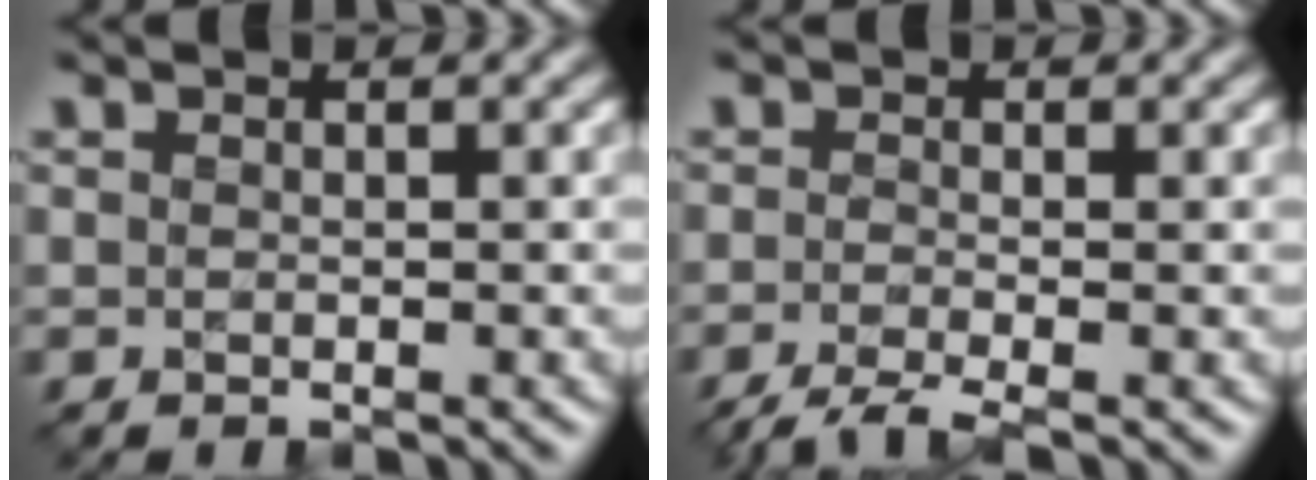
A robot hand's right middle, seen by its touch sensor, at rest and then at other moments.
{"total": 2.7, "force": [-1.8, 0.6, 1.9], "torque": [-0.037, -0.002, -0.045]}